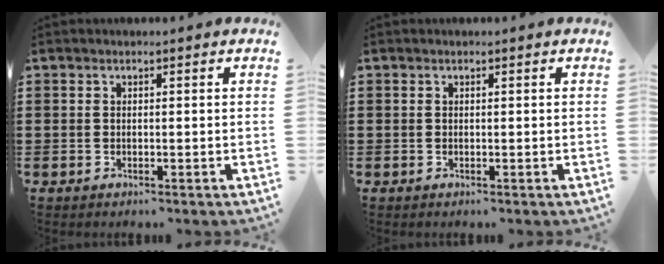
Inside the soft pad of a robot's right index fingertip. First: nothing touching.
{"total": 0.0}